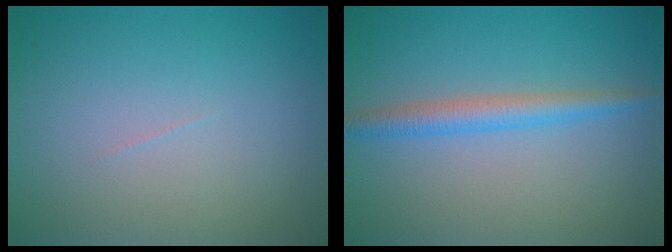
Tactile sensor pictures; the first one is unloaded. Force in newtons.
{"total": 2.5, "press": 2.5, "slide": 0.1}